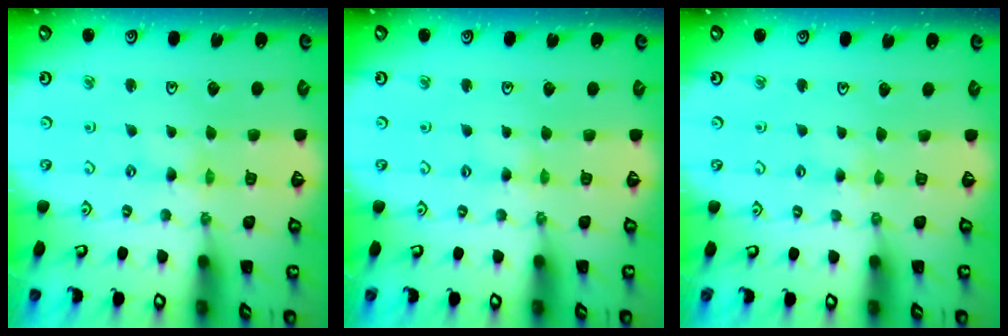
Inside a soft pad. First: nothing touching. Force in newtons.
{"total": 1.8, "press": 1.7, "slide": 0.3}
{"total": 1.9, "press": 1.8, "slide": 0.4}